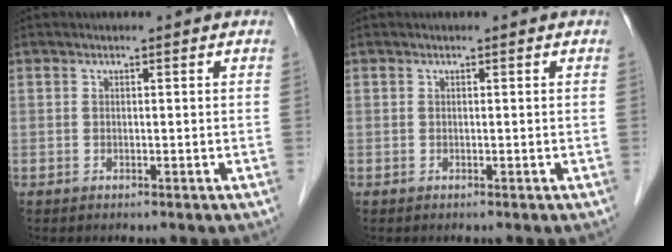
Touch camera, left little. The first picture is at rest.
{"total": 0.0}